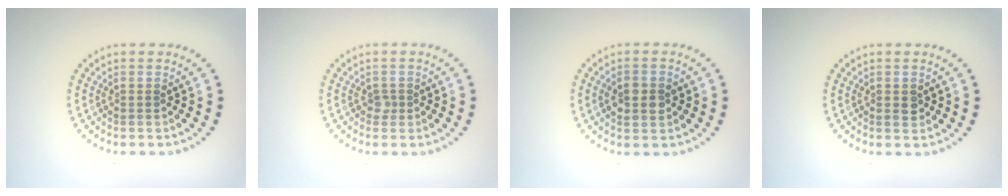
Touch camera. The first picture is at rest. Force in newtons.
{"total": 0.7, "press": 0.5, "slide": 0.5}
{"total": 2.9, "press": 2.9, "slide": 0.1}
{"total": 1.2, "press": 1.2, "slide": 0.2}